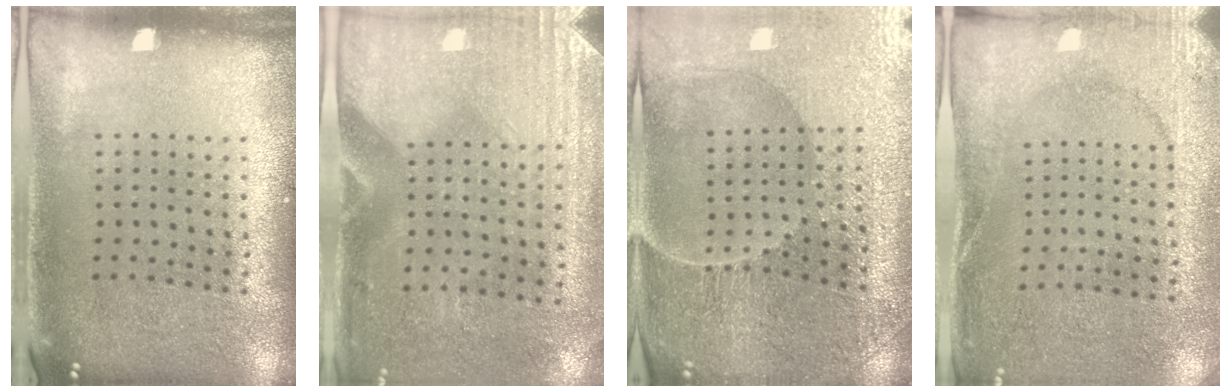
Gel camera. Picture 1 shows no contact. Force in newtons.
{"total": 2.9, "press": 2.5, "slide": 1.5}
{"total": 3.5, "press": 3.5, "slide": 0.3}
{"total": 2.6, "press": 2.4, "slide": 0.9}